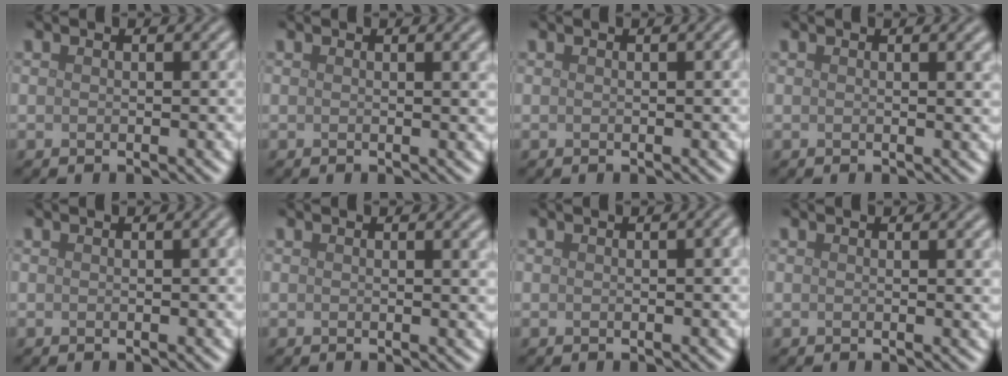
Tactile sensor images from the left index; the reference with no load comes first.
{"total": 1.9, "force": [0.6, 0.6, 1.7], "torque": [-0.013, 0.005, 0.007]}
{"total": 0.8, "force": [0.1, 0.1, 0.8], "torque": [-0.009, 0.005, 0.001]}
{"total": 1.6, "force": [0.6, 0.5, 1.4], "torque": [-0.010, 0.004, 0.006]}
{"total": 1.0, "force": [0.1, 0.2, 0.9], "torque": [-0.012, 0.005, 0.002]}
{"total": 1.4, "force": [0.5, 0.4, 1.2], "torque": [-0.009, 0.003, 0.006]}
{"total": 1.3, "force": [0.1, 0.2, 1.2], "torque": [-0.016, 0.005, 0.002]}
{"total": 1.3, "force": [0.4, 0.4, 1.2], "torque": [-0.012, 0.003, 0.003]}